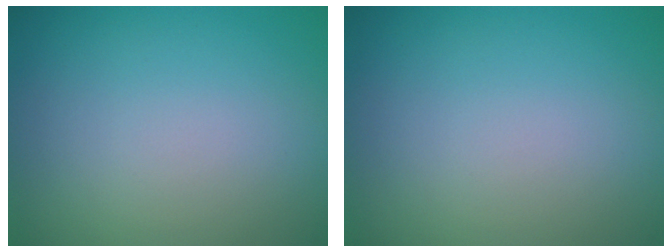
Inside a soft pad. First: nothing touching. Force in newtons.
{"total": 0.0}